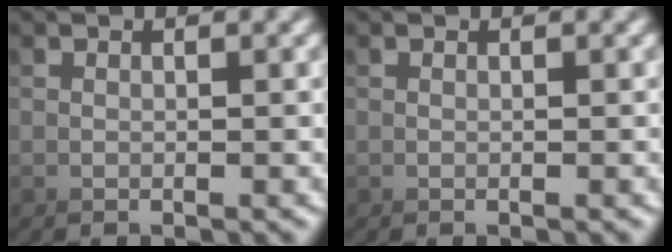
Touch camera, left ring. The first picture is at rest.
{"total": 0.0}